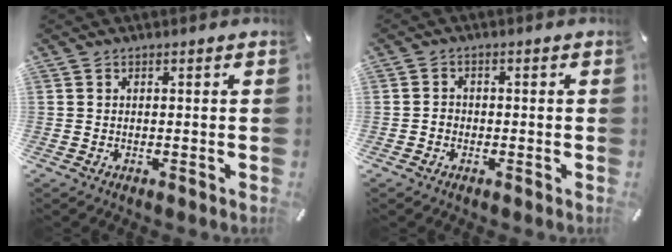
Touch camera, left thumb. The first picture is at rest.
{"total": 1.6, "force": [-0.8, 1.3, 0.4], "torque": [-0.010, 0.006, -0.017]}